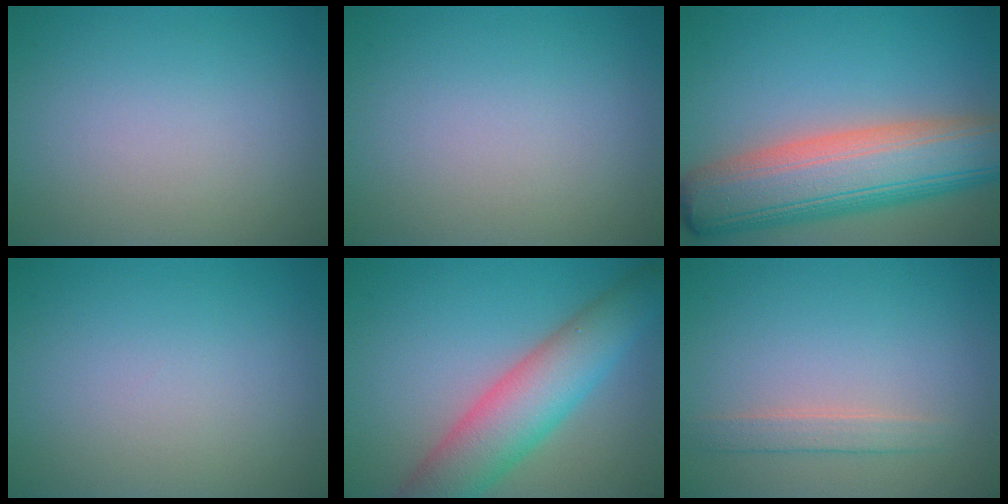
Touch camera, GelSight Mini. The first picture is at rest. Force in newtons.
{"total": 0.0}
{"total": 11.6, "press": 11.6, "slide": 0.7}
{"total": 0.0}
{"total": 7.6, "press": 7.6, "slide": 0.3}
{"total": 1.7, "press": 1.7, "slide": 0.0}